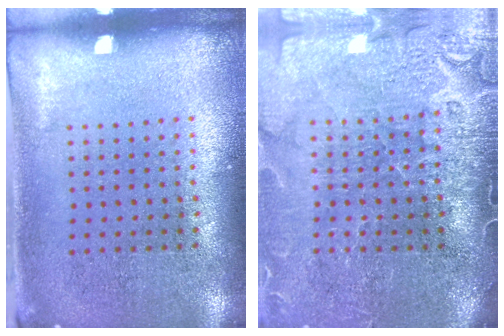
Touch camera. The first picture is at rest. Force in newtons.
{"total": 4.0, "press": 3.5, "slide": 1.9}